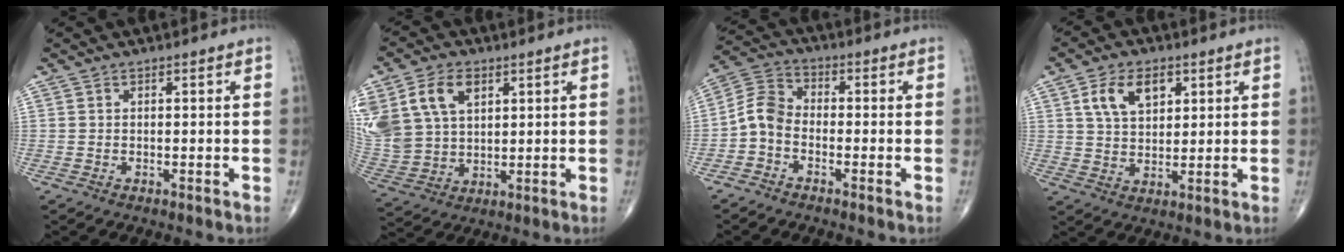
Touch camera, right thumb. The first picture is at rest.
{"total": 19.0, "force": [7.3, 13.3, 11.4], "torque": [-0.268, 0.013, 0.154]}
{"total": 5.8, "force": [-2.1, 3.9, 3.7], "torque": [-0.066, 0.026, -0.058]}
{"total": 8.7, "force": [3.5, 5.3, 5.9], "torque": [-0.088, -0.010, 0.065]}